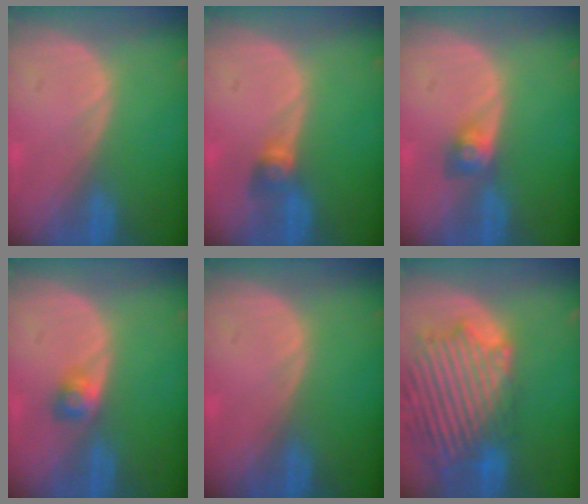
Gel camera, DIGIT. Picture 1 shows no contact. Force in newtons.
{"total": 2.7, "press": 2.6, "slide": 0.5}
{"total": 3.0, "press": 2.6, "slide": 1.5}
{"total": 2.5, "press": 2.4, "slide": 0.7}
{"total": 0.0}
{"total": 14.4, "press": 12.2, "slide": 7.6}